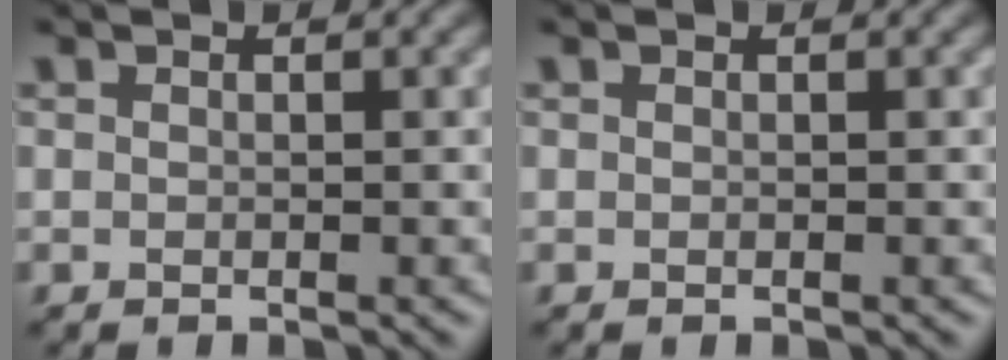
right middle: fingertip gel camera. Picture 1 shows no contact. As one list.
[{"total": 0.0}]